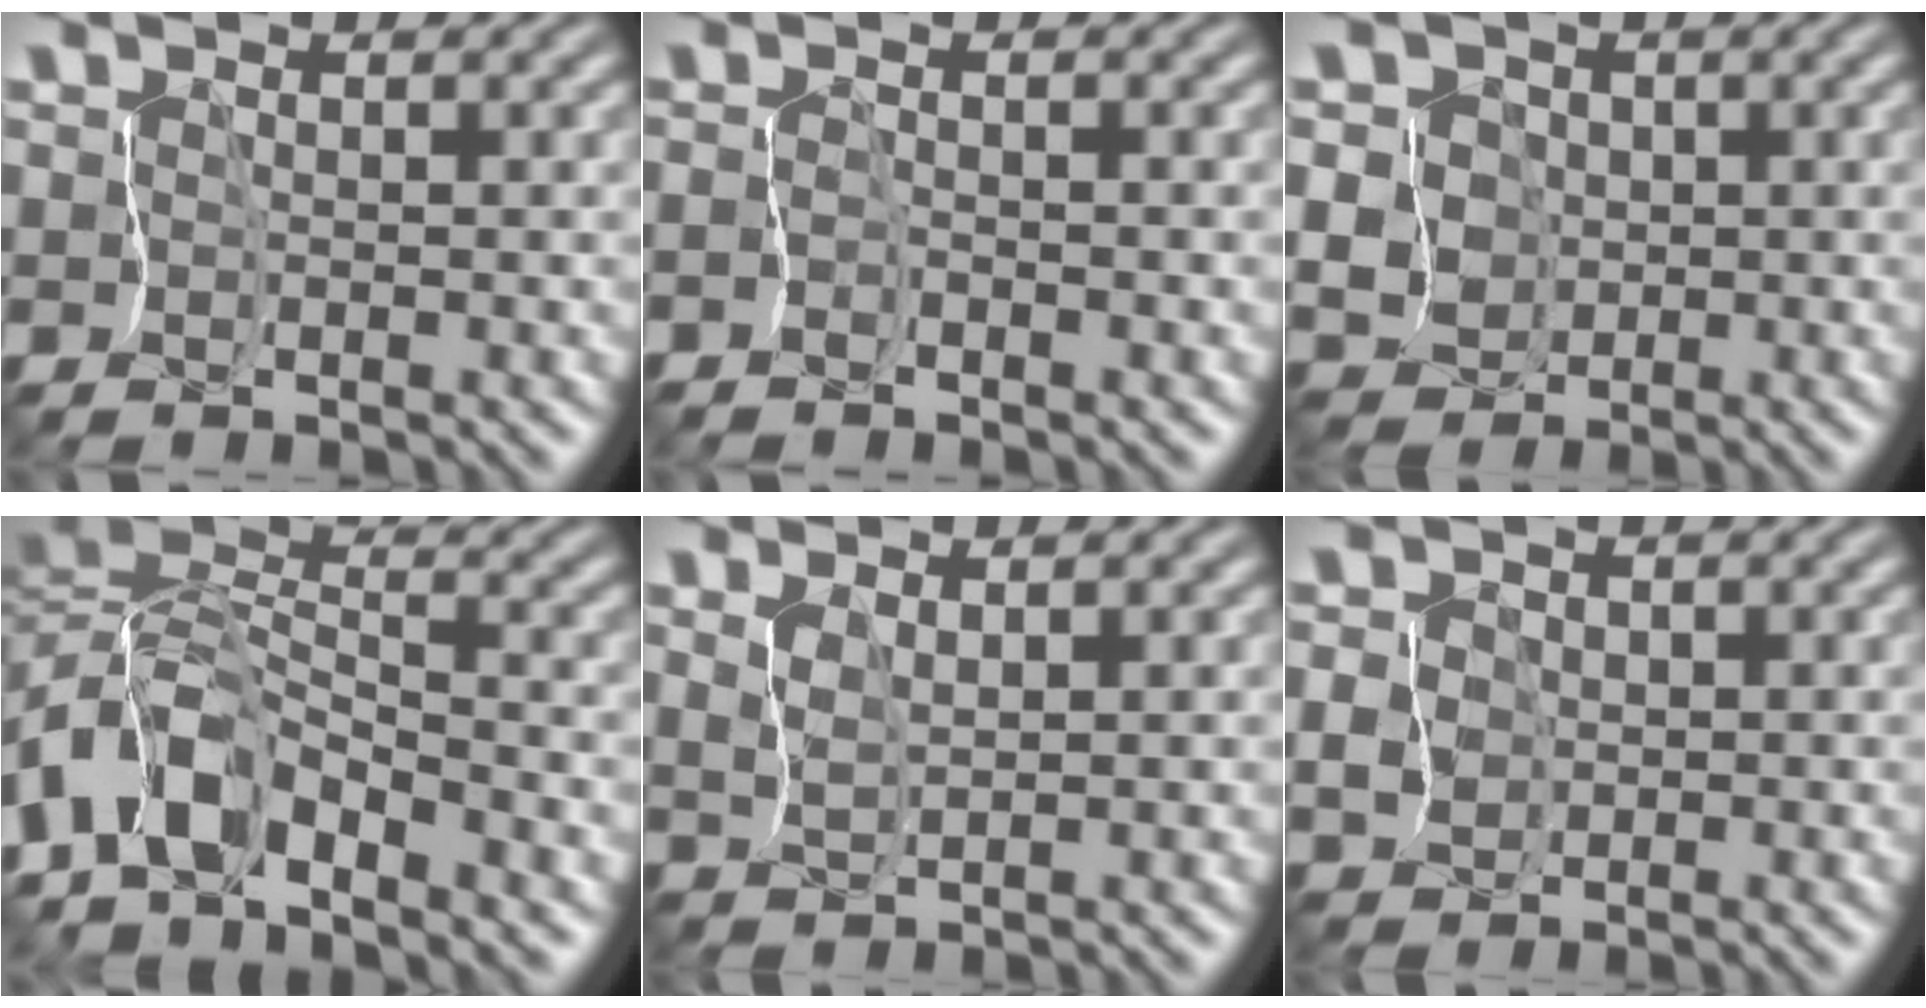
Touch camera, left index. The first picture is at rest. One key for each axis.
{"total": 1.7, "fx": -1.3, "fy": -1.0, "fz": -0.2, "tx": -0.018, "ty": -0.006, "tz": -0.019}
{"total": 7.6, "fx": 0.4, "fy": 7.0, "fz": 2.9, "tx": -0.080, "ty": 0.023, "tz": -0.006}
{"total": 6.7, "fx": -4.6, "fy": 2.2, "fz": 4.3, "tx": -0.097, "ty": 0.002, "tz": -0.085}
{"total": 1.0, "fx": 0.7, "fy": -0.6, "fz": 0.3, "tx": -0.030, "ty": -0.007, "tz": 0.032}
{"total": 2.6, "fx": 0.0, "fy": 2.5, "fz": 0.8, "tx": -0.022, "ty": 0.014, "tz": 0.001}